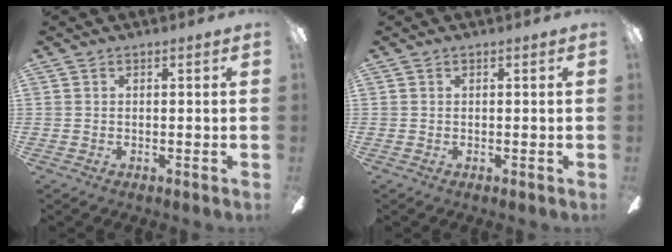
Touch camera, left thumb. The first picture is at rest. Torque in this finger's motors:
{"motor_torque": [-0.01, 0.01, 0.00, 0.00, 0.00]}